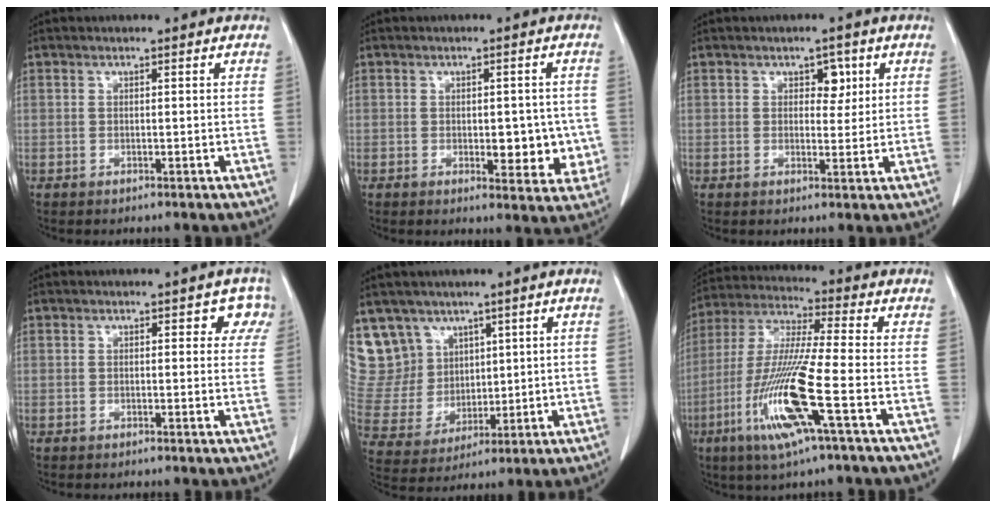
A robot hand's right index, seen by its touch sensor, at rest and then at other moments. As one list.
[{"total": 6.6, "force": [-0.8, 3.3, 5.6], "torque": [-0.049, 0.000, -0.001]}, {"total": 2.9, "force": [1.2, 1.8, 1.9], "torque": [-0.019, 0.004, 0.016]}, {"total": 3.2, "force": [1.4, 1.9, 2.1], "torque": [0.000, 0.010, 0.006]}, {"total": 11.2, "force": [7.5, 8.3, 0.9], "torque": [-0.035, 0.036, 0.171]}, {"total": 14.7, "force": [-5.4, -0.2, 13.7], "torque": [-0.286, -0.019, -0.109]}]